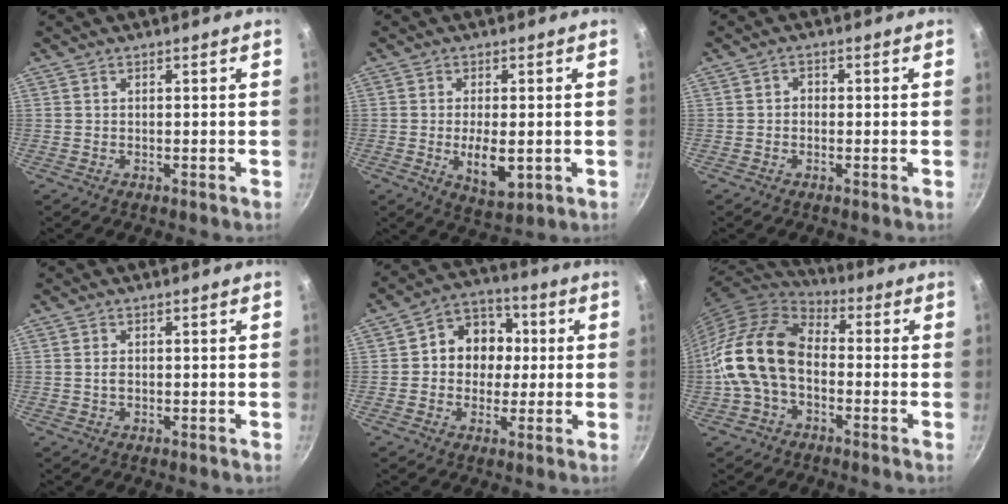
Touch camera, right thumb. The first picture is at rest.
{"total": 7.3, "force": [-1.0, 3.3, 6.5], "torque": [-0.107, -0.009, -0.008]}
{"total": 1.6, "force": [-0.4, 1.3, 0.7], "torque": [-0.007, 0.008, -0.010]}
{"total": 1.5, "force": [0.0, 1.1, 1.0], "torque": [-0.016, 0.001, -0.001]}
{"total": 11.2, "force": [0.9, 9.6, 5.6], "torque": [-0.034, 0.018, -0.003]}
{"total": 15.2, "force": [-2.1, 10.1, 11.1], "torque": [-0.187, 0.040, -0.057]}